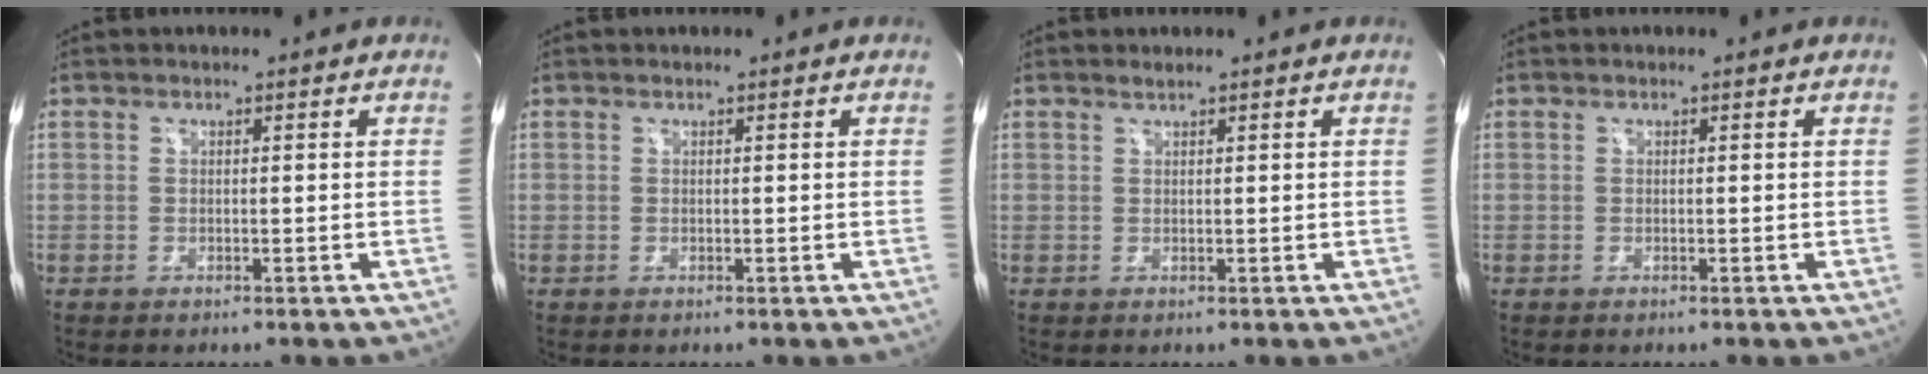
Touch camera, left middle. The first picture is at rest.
{"total": 0.0}
{"total": 0.6, "force": [0.6, -0.1, 0.2], "torque": [-0.009, 0.001, 0.015]}
{"total": 0.0}